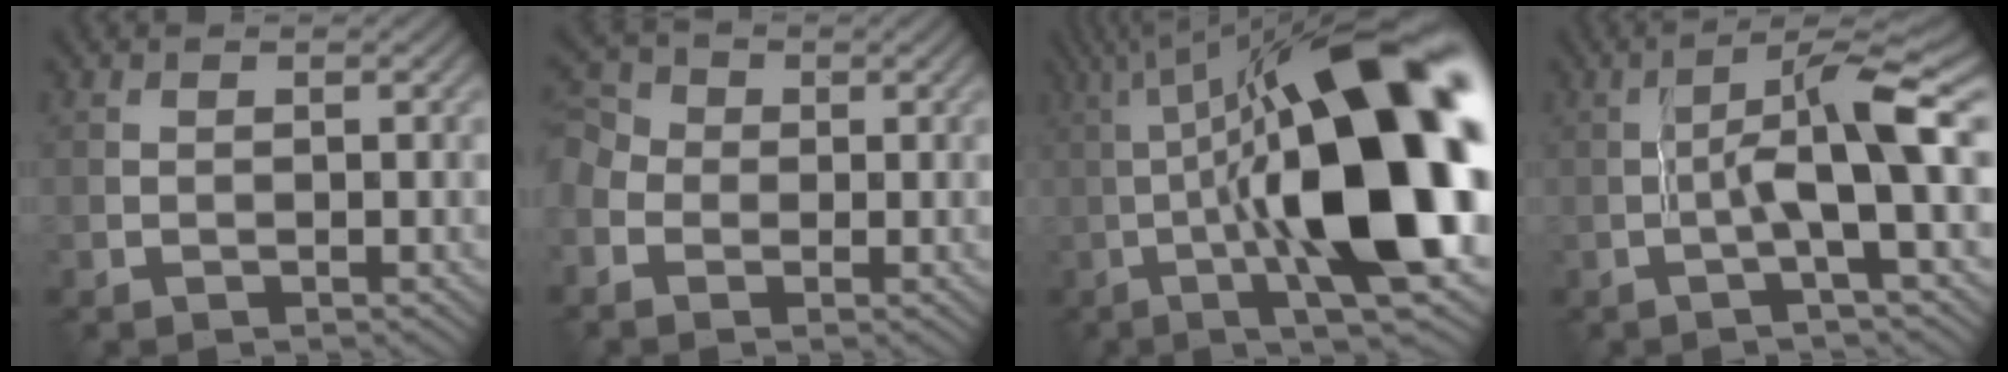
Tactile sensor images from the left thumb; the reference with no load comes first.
{"total": 4.6, "force": [-1.0, 3.7, 2.4], "torque": [-0.075, 0.004, -0.027]}
{"total": 21.7, "force": [-1.0, 5.9, 20.9], "torque": [-0.307, 0.028, -0.020]}
{"total": 7.3, "force": [-0.5, 0.8, 7.3], "torque": [-0.130, 0.016, -0.017]}